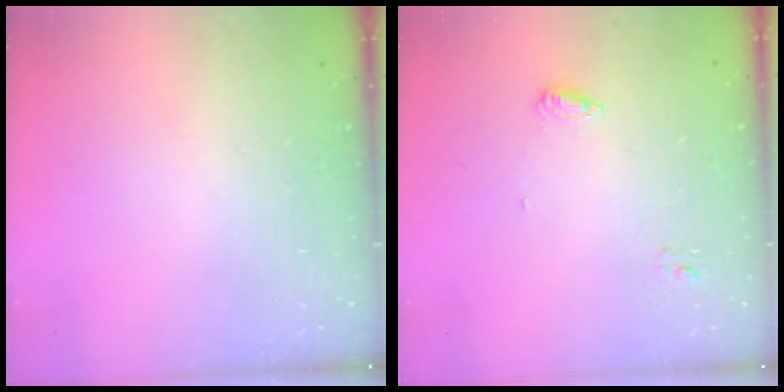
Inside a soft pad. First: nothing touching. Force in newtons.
{"total": 7.0, "press": 7.0, "slide": 0.5}